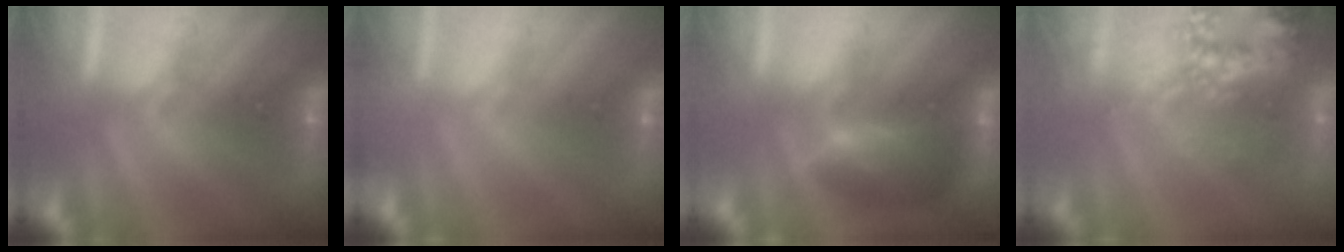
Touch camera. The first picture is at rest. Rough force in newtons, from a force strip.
{"total": 7.8}
{"total": 7.6}
{"total": 8.6}